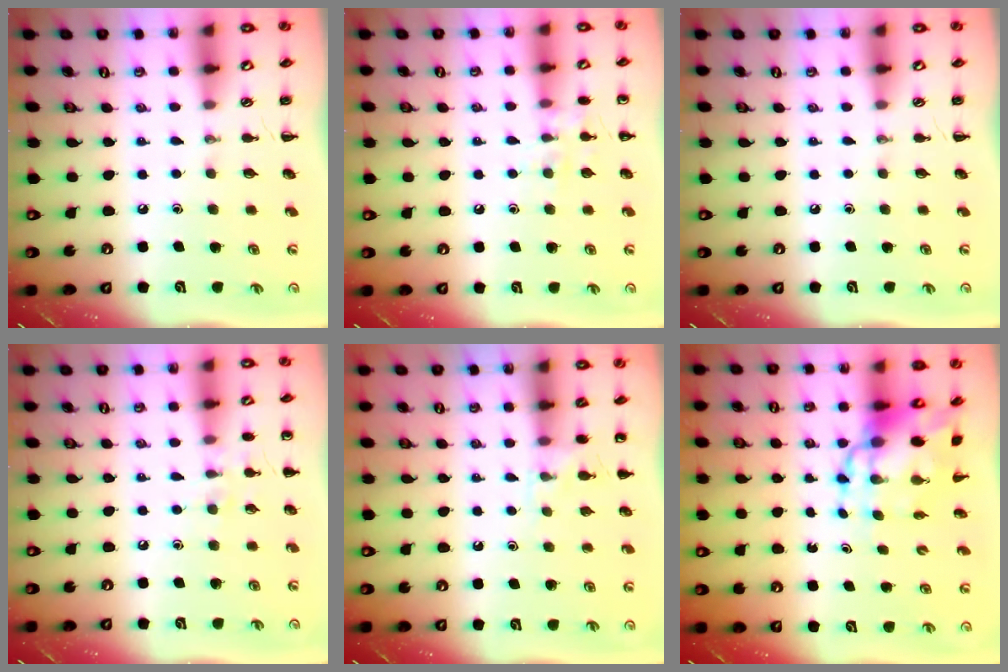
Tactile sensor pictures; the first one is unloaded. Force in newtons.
{"total": 6.8, "press": 6.7, "slide": 1.2}
{"total": 0.0}
{"total": 6.7, "press": 6.5, "slide": 1.6}
{"total": 5.2, "press": 4.9, "slide": 1.6}
{"total": 9.8, "press": 9.5, "slide": 2.5}